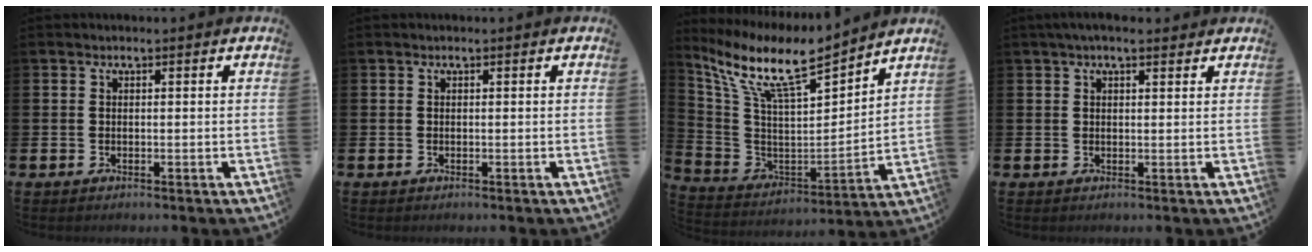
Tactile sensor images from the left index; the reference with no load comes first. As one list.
[{"total": 0.0}, {"total": 11.4, "force": [9.2, 2.2, 6.4], "torque": [-0.164, -0.059, 0.155]}, {"total": 2.5, "force": [2.0, 0.7, 1.4], "torque": [-0.030, 0.004, 0.035]}]